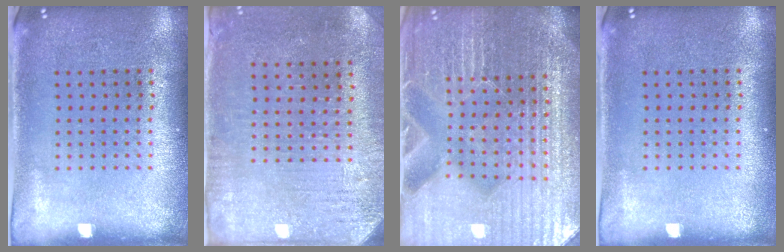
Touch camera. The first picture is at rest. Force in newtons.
{"total": 3.1, "press": 2.7, "slide": 1.5}
{"total": 5.7, "press": 5.2, "slide": 2.3}
{"total": 0.0}